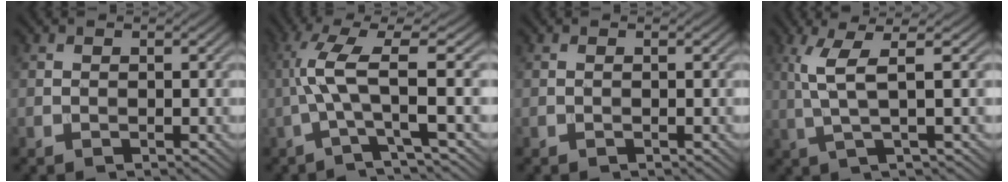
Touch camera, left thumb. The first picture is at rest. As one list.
[{"total": 7.4, "force": [-0.7, 0.9, 7.4], "torque": [-0.141, 0.018, -0.025]}, {"total": 0.0}, {"total": 5.5, "force": [1.2, 0.8, 5.3], "torque": [-0.116, 0.010, 0.025]}]